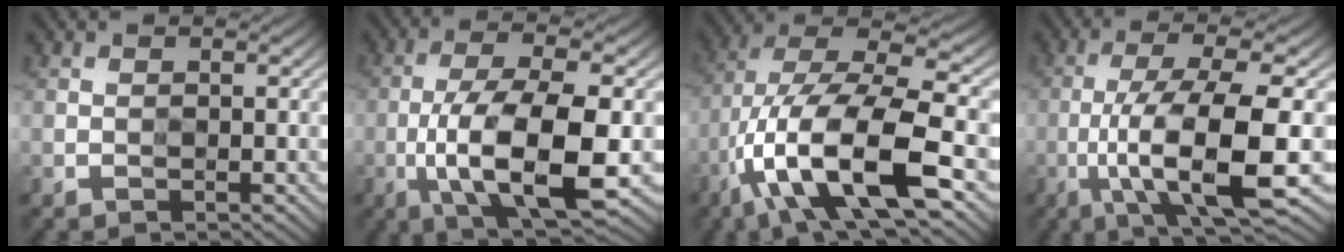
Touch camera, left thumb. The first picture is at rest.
{"total": 11.2, "force": [-3.0, 3.7, 10.2], "torque": [-0.183, -0.006, -0.055]}
{"total": 15.4, "force": [-6.9, 5.5, 12.6], "torque": [-0.241, -0.003, -0.125]}
{"total": 11.8, "force": [-3.4, 2.6, 11.0], "torque": [-0.192, -0.002, -0.057]}